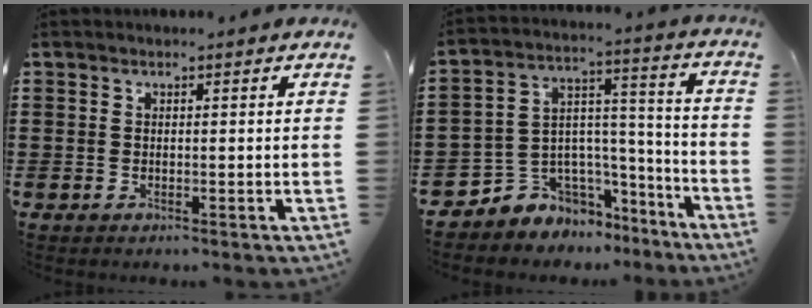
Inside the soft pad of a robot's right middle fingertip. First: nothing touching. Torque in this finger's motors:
{"motor_torque": [2.14, 0.00, 0.10, 0.03]}